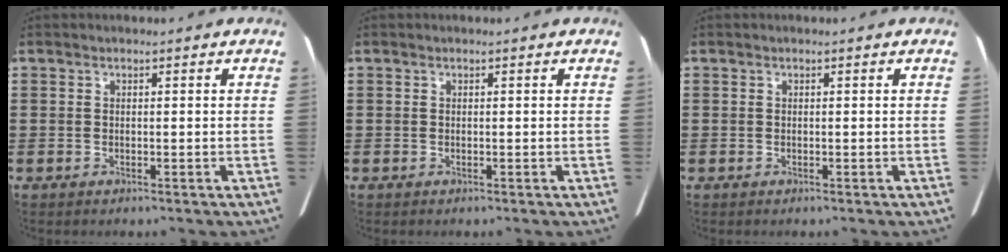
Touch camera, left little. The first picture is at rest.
{"total": 0.0}
{"total": 0.0}